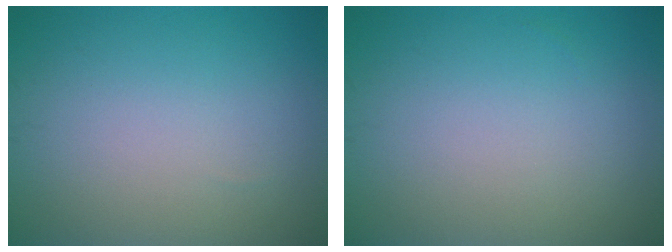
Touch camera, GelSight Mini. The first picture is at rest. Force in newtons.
{"total": 0.0}